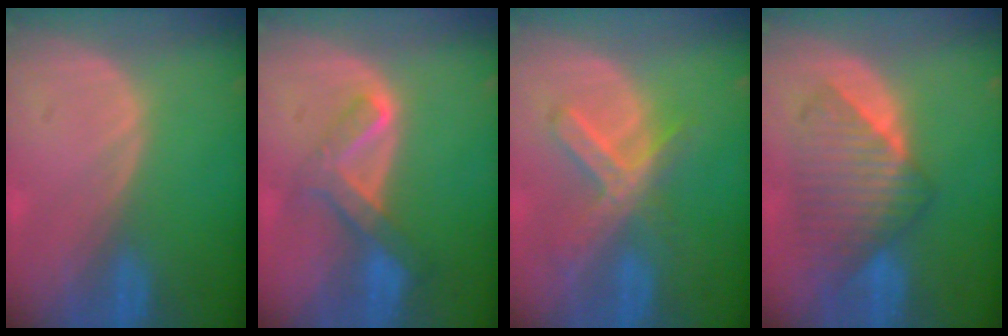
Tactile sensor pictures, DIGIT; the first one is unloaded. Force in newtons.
{"total": 6.7, "press": 5.6, "slide": 3.6}
{"total": 7.3, "press": 6.3, "slide": 3.7}
{"total": 8.0, "press": 7.9, "slide": 1.4}